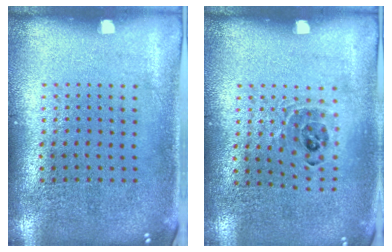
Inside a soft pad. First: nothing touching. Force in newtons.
{"total": 0.8, "press": 0.8, "slide": 0.2}